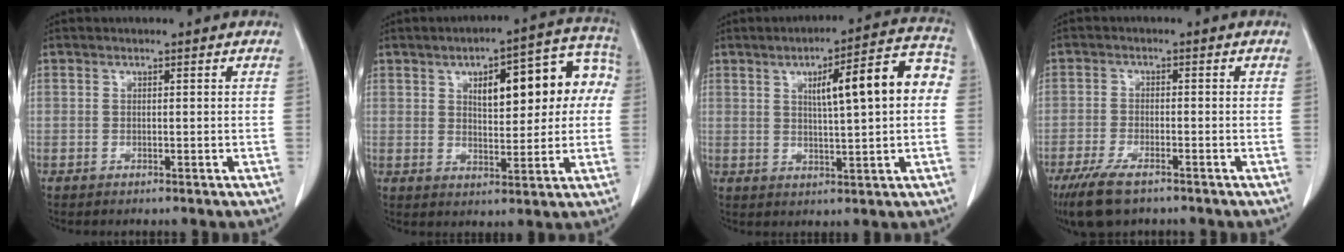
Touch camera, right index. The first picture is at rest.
{"total": 14.0, "force": [3.1, 5.4, 12.5], "torque": [-0.156, 0.044, 0.044]}
{"total": 12.3, "force": [2.3, 2.1, 11.9], "torque": [-0.161, 0.033, 0.030]}
{"total": 7.2, "force": [-5.0, 2.1, 4.6], "torque": [-0.090, -0.015, -0.085]}